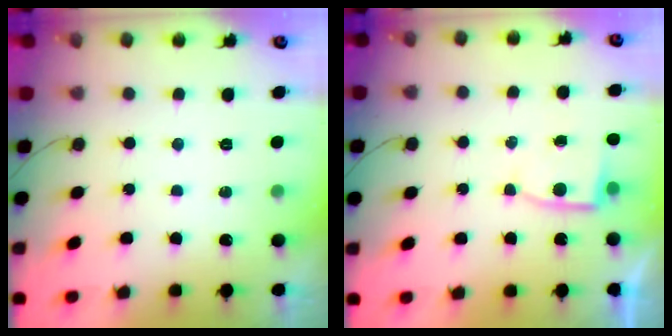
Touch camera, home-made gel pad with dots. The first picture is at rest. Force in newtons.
{"total": 2.8, "press": 2.8, "slide": 0.3}